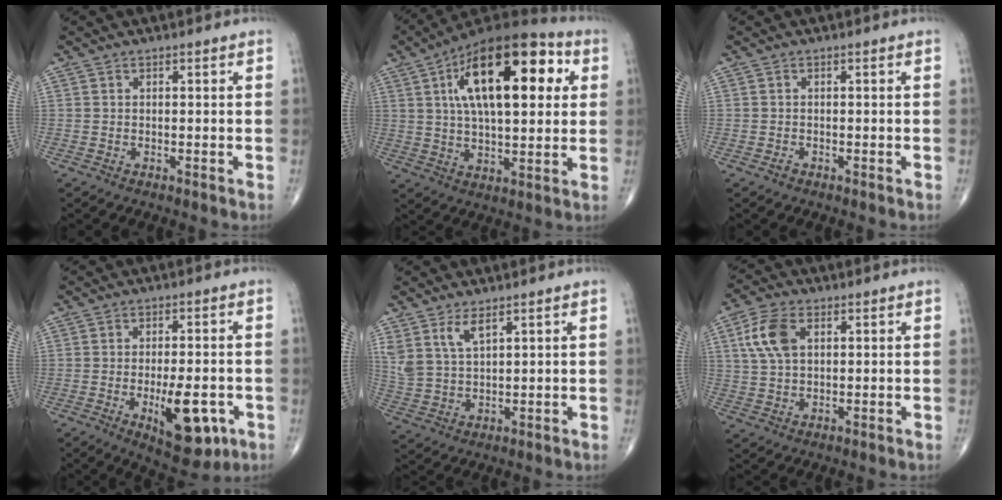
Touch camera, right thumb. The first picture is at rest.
{"total": 24.2, "force": [6.9, 10.8, 20.6], "torque": [-0.313, 0.012, 0.103]}
{"total": 0.7, "force": [-0.5, 0.5, 0.2], "torque": [-0.004, 0.002, -0.011]}
{"total": 11.8, "force": [-3.8, 4.9, 10.0], "torque": [-0.125, 0.001, -0.044]}
{"total": 6.0, "force": [3.7, 2.4, 4.1], "torque": [-0.083, -0.017, 0.082]}
{"total": 7.9, "force": [2.4, 4.6, 6.0], "torque": [-0.125, 0.005, 0.046]}